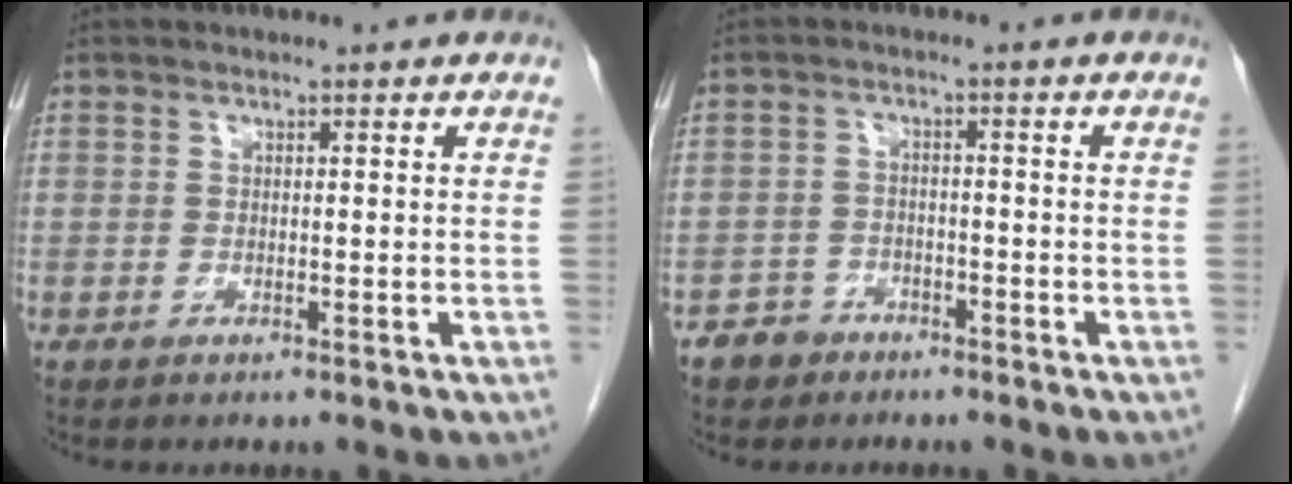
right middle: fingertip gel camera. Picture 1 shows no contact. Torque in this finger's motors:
{"motor_torque": [0.34, -0.23, 0.14, 0.01]}